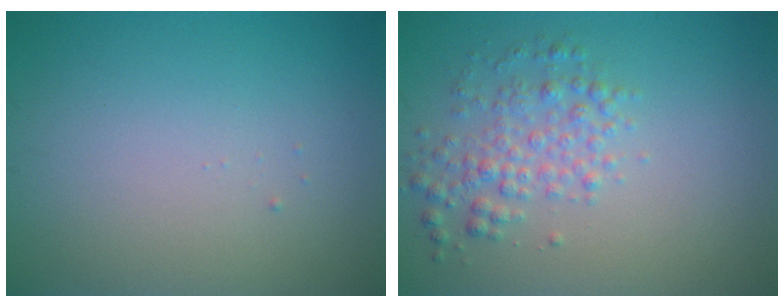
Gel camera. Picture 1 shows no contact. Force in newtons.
{"total": 3.0, "press": 3.0, "slide": 0.0}